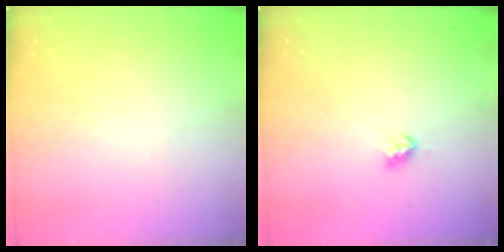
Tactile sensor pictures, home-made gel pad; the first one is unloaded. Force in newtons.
{"total": 3.1, "press": 3.1, "slide": 0.5}